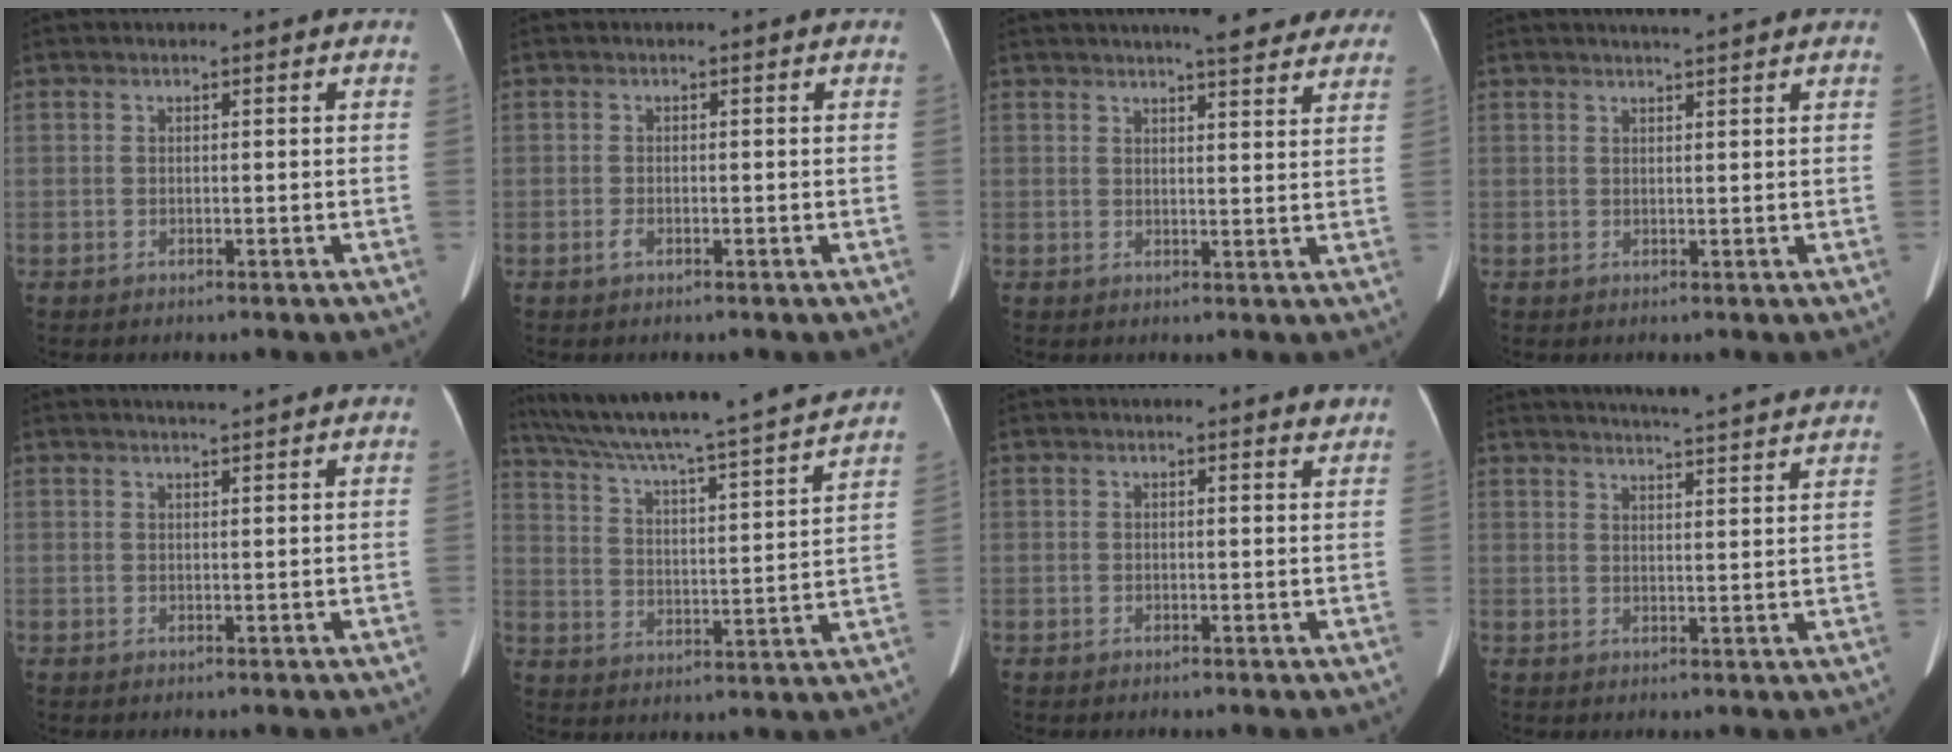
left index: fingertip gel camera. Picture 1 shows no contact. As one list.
[{"total": 0.6, "force": [-0.4, 0.2, 0.4], "torque": [-0.010, -0.001, -0.005]}, {"total": 11.4, "force": [9.8, 2.2, 5.2], "torque": [-0.051, 0.010, 0.105]}, {"total": 3.4, "force": [3.1, -0.2, 1.3], "torque": [-0.019, 0.013, 0.044]}, {"total": 2.0, "force": [1.9, -0.4, 0.7], "torque": [-0.008, 0.008, 0.032]}, {"total": 23.1, "force": [20.6, -0.7, 10.4], "torque": [-0.180, -0.017, 0.300]}, {"total": 1.0, "force": [1.0, 0.2, 0.3], "torque": [-0.007, -0.008, 0.006]}, {"total": 17.3, "force": [16.4, 0.4, 5.7], "torque": [-0.087, -0.004, 0.205]}]